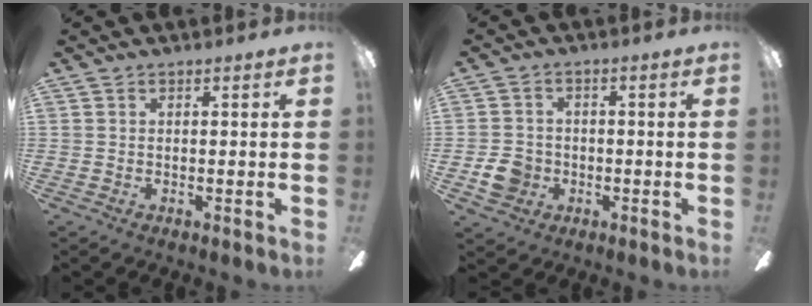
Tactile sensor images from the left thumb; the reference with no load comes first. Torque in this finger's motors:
{"motor_torque": [-0.04, 0.06, -0.02, 0.02, 0.00]}